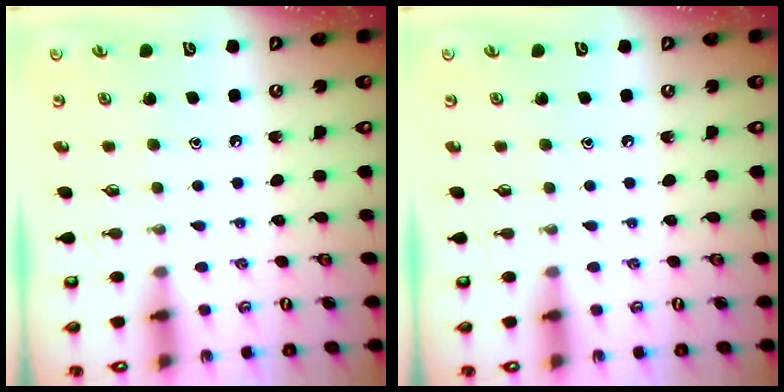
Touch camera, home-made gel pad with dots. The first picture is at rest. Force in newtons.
{"total": 0.0}